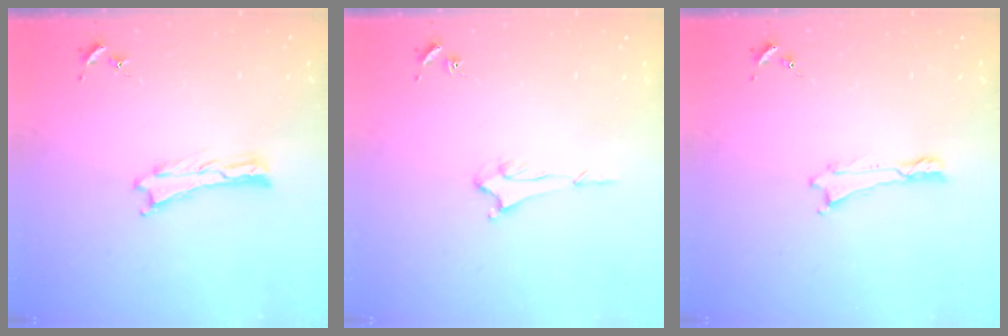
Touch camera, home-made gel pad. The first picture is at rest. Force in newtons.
{"total": 1.7, "press": 1.6, "slide": 0.4}
{"total": 0.0}